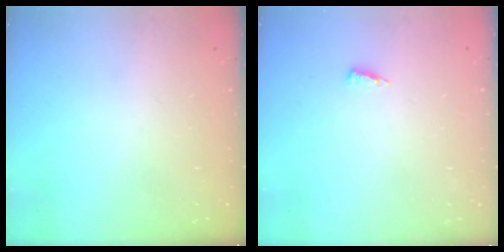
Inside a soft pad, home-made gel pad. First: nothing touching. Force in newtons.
{"total": 4.2, "press": 4.2, "slide": 0.6}